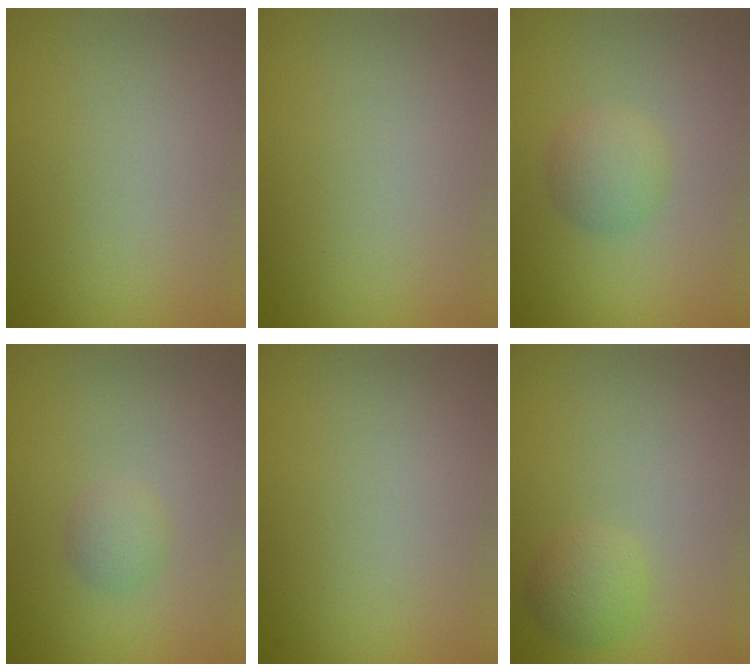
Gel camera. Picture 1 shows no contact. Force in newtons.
{"total": 0.0}
{"total": 2.4, "press": 2.4, "slide": 0.1}
{"total": 1.4, "press": 1.4, "slide": 0.1}
{"total": 0.0}
{"total": 1.8, "press": 1.8, "slide": 0.1}